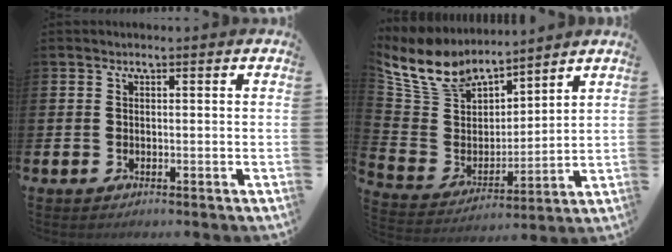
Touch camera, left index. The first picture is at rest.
{"total": 9.2, "force": [8.2, 3.7, 1.8], "torque": [-0.087, -0.056, 0.151]}